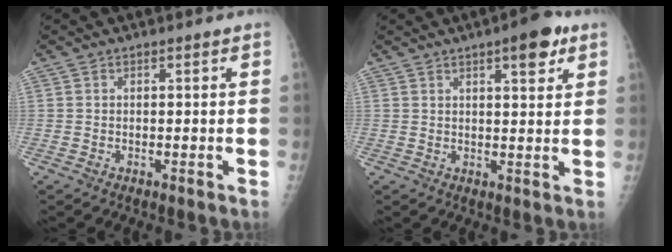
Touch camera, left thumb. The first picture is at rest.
{"total": 7.0, "force": [3.7, 2.3, 5.5], "torque": [-0.060, -0.012, 0.046]}